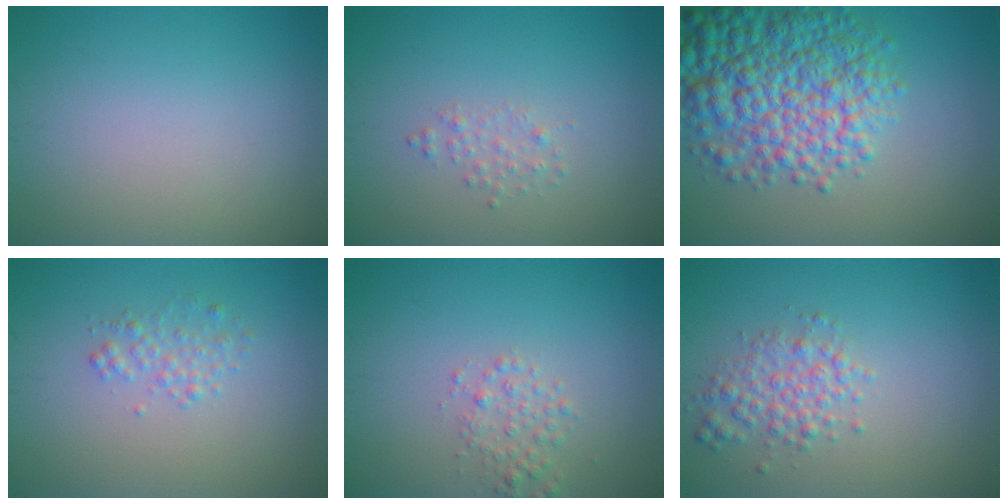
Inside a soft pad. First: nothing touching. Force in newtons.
{"total": 1.0, "press": 1.0, "slide": 0.1}
{"total": 9.7, "press": 9.7, "slide": 0.3}
{"total": 1.5, "press": 1.5, "slide": 0.0}
{"total": 1.8, "press": 1.8, "slide": 0.1}
{"total": 2.8, "press": 2.8, "slide": 0.1}